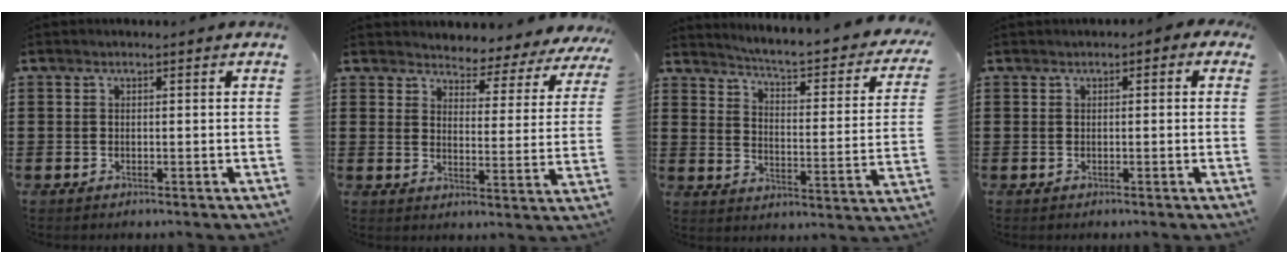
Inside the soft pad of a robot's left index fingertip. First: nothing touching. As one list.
[{"total": 3.2, "force": [3.2, 0.5, -0.1], "torque": [-0.015, -0.033, 0.048]}, {"total": 4.0, "force": [3.6, -0.5, 1.7], "torque": [-0.047, -0.041, 0.048]}, {"total": 0.8, "force": [-0.3, 0.6, 0.4], "torque": [-0.011, 0.002, -0.008]}]